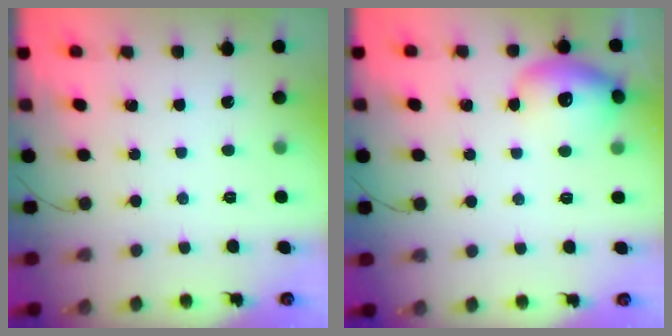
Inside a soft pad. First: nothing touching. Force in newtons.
{"total": 12.7, "press": 12.6, "slide": 1.7}